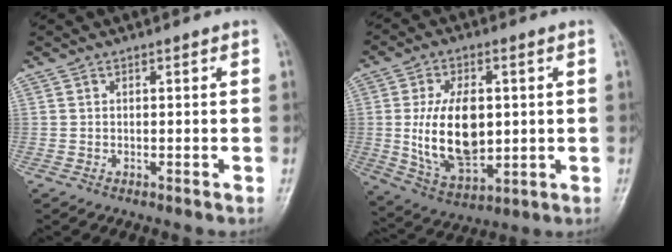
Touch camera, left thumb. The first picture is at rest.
{"total": 15.2, "force": [0.6, 8.5, 12.7], "torque": [-0.215, -0.011, 0.025]}